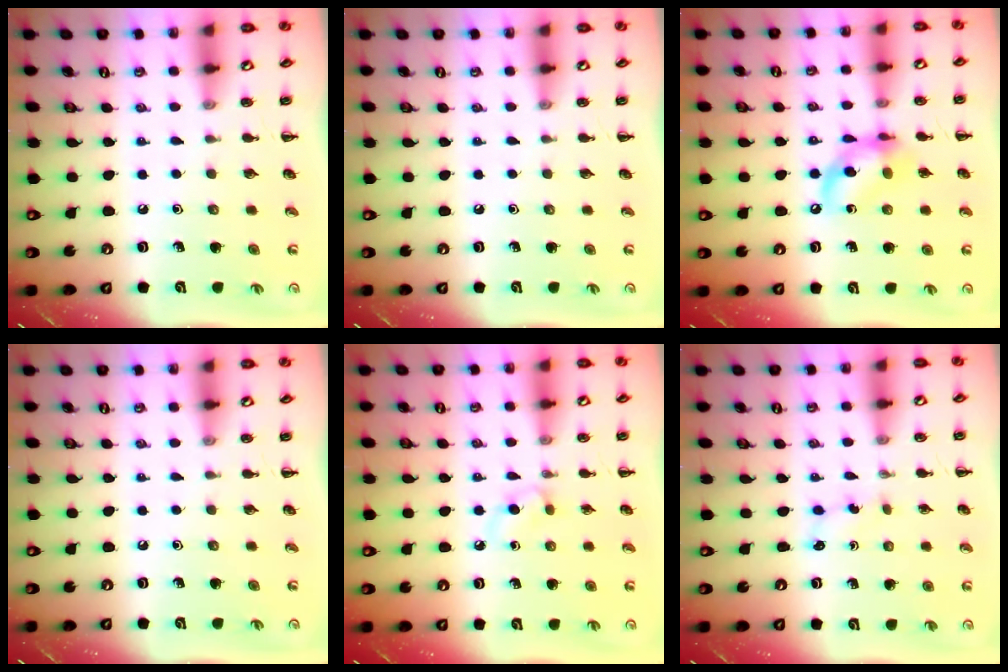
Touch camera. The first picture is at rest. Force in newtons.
{"total": 0.0}
{"total": 12.3, "press": 12.0, "slide": 2.5}
{"total": 0.0}
{"total": 2.9, "press": 2.7, "slide": 1.2}
{"total": 2.6, "press": 2.5, "slide": 0.8}